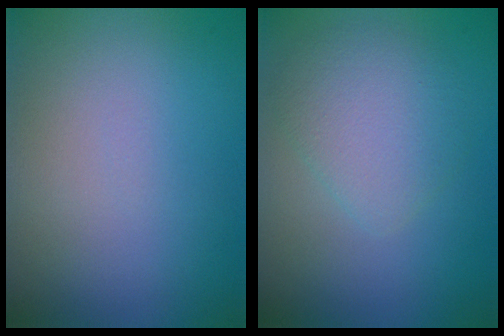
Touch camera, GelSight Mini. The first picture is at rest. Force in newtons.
{"total": 3.4, "press": 3.4, "slide": 0.1}